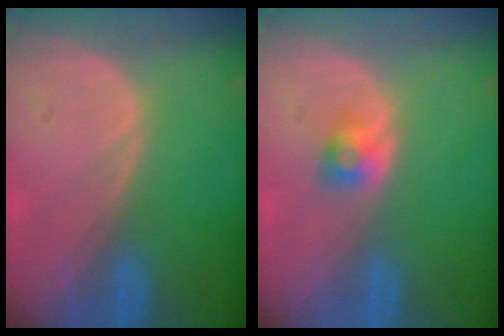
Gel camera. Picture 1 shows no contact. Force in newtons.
{"total": 2.6, "press": 2.3, "slide": 1.2}